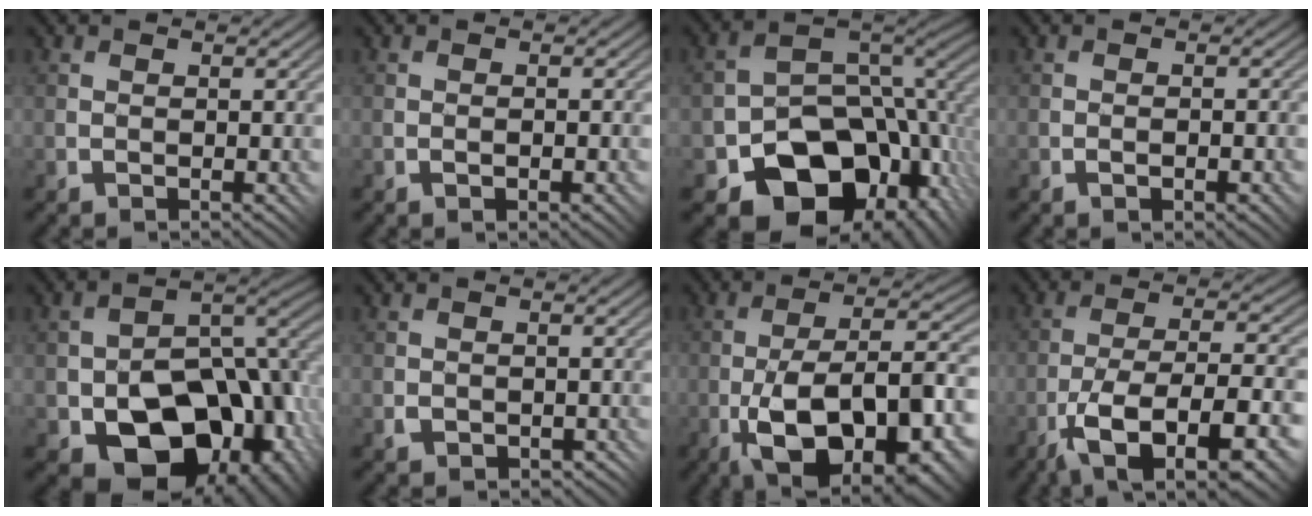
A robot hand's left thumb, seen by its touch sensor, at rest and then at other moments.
{"total": 1.2, "force": [-0.6, 0.5, 1.0], "torque": [-0.011, 0.008, -0.006]}
{"total": 15.0, "force": [-6.4, 10.4, 8.7], "torque": [-0.123, -0.040, -0.089]}
{"total": 1.6, "force": [-0.8, 0.6, 1.3], "torque": [-0.012, 0.010, -0.011]}
{"total": 17.0, "force": [-5.9, 11.2, 11.3], "torque": [-0.164, -0.038, -0.066]}
{"total": 1.1, "force": [-0.7, 0.8, 0.2], "torque": [-0.005, 0.000, -0.012]}
{"total": 16.2, "force": [-5.7, 6.3, 13.8], "torque": [-0.215, 0.006, -0.091]}
{"total": 12.8, "force": [-7.3, 3.1, 10.0], "torque": [-0.173, 0.006, -0.122]}